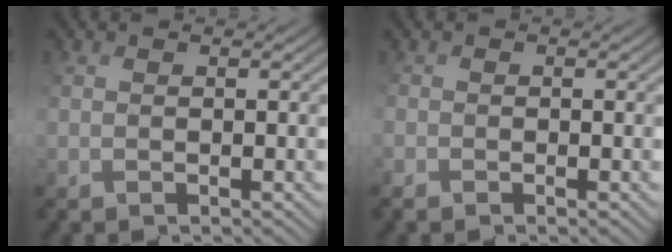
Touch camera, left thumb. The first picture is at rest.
{"total": 1.3, "force": [-1.2, 0.6, -0.1], "torque": [0.000, -0.010, -0.023]}